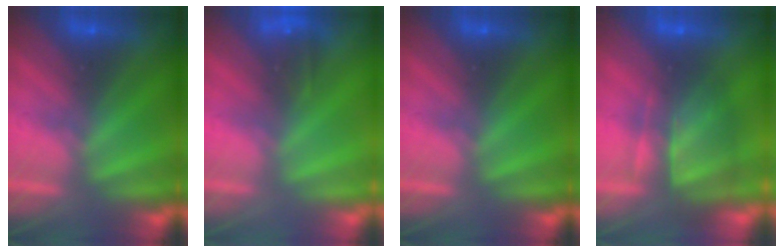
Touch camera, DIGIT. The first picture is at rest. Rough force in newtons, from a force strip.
{"total": 4.7}
{"total": 0.0}
{"total": 6.9}